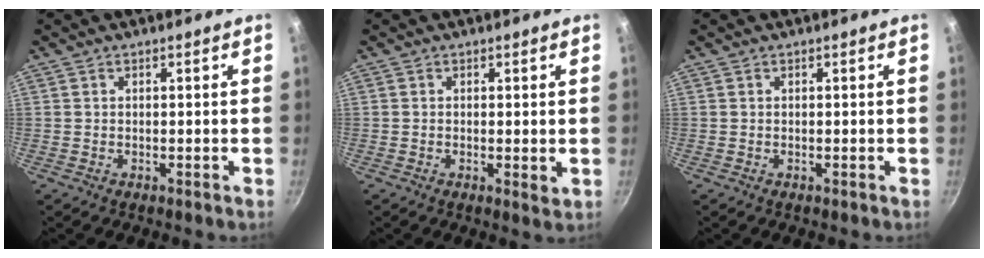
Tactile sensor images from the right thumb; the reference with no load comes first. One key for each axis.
{"total": 1.7, "fx": 0.1, "fy": 0.5, "fz": 1.6, "tx": -0.027, "ty": -0.007, "tz": 0.000}
{"total": 0.0}